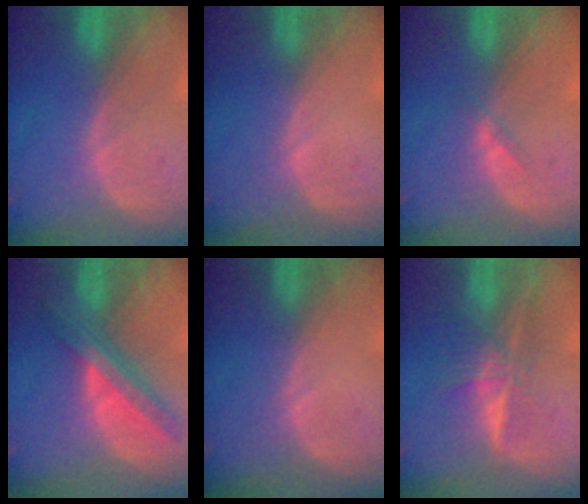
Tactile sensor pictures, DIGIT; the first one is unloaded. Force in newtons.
{"total": 0.0}
{"total": 1.4, "press": 1.1, "slide": 0.8}
{"total": 7.8, "press": 7.2, "slide": 3.0}
{"total": 0.0}
{"total": 6.4, "press": 5.7, "slide": 3.1}